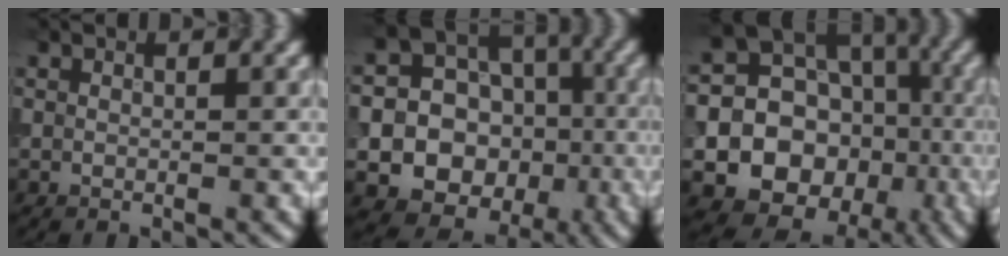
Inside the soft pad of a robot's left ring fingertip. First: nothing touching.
{"total": 18.4, "force": [-4.3, 17.1, 5.2], "torque": [-0.111, -0.020, -0.074]}
{"total": 20.3, "force": [-4.3, 18.6, 6.8], "torque": [-0.130, -0.009, -0.084]}